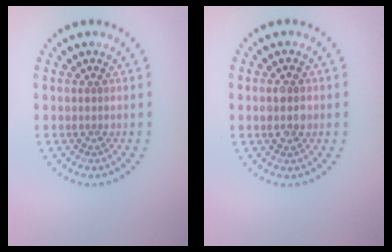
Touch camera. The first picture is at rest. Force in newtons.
{"total": 2.5, "press": 2.5, "slide": 0.1}